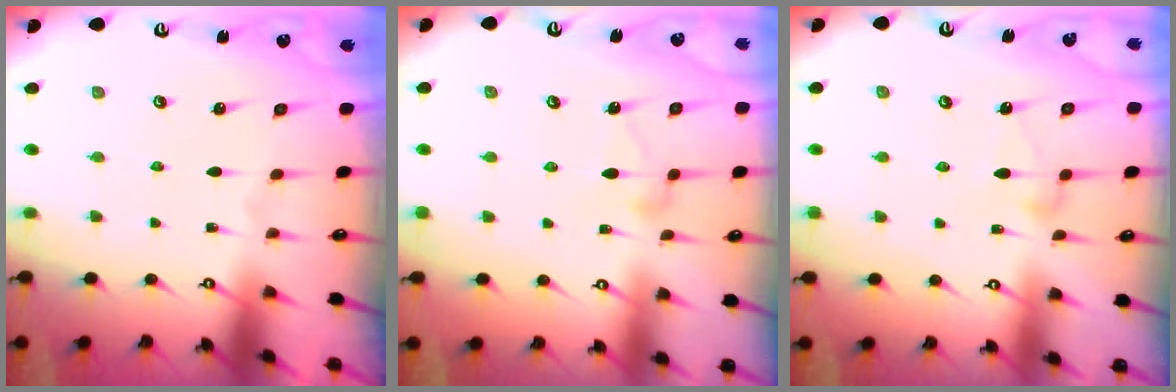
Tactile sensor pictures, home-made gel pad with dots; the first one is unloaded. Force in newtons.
{"total": 8.8, "press": 8.8, "slide": 0.5}
{"total": 6.0, "press": 6.0, "slide": 0.4}